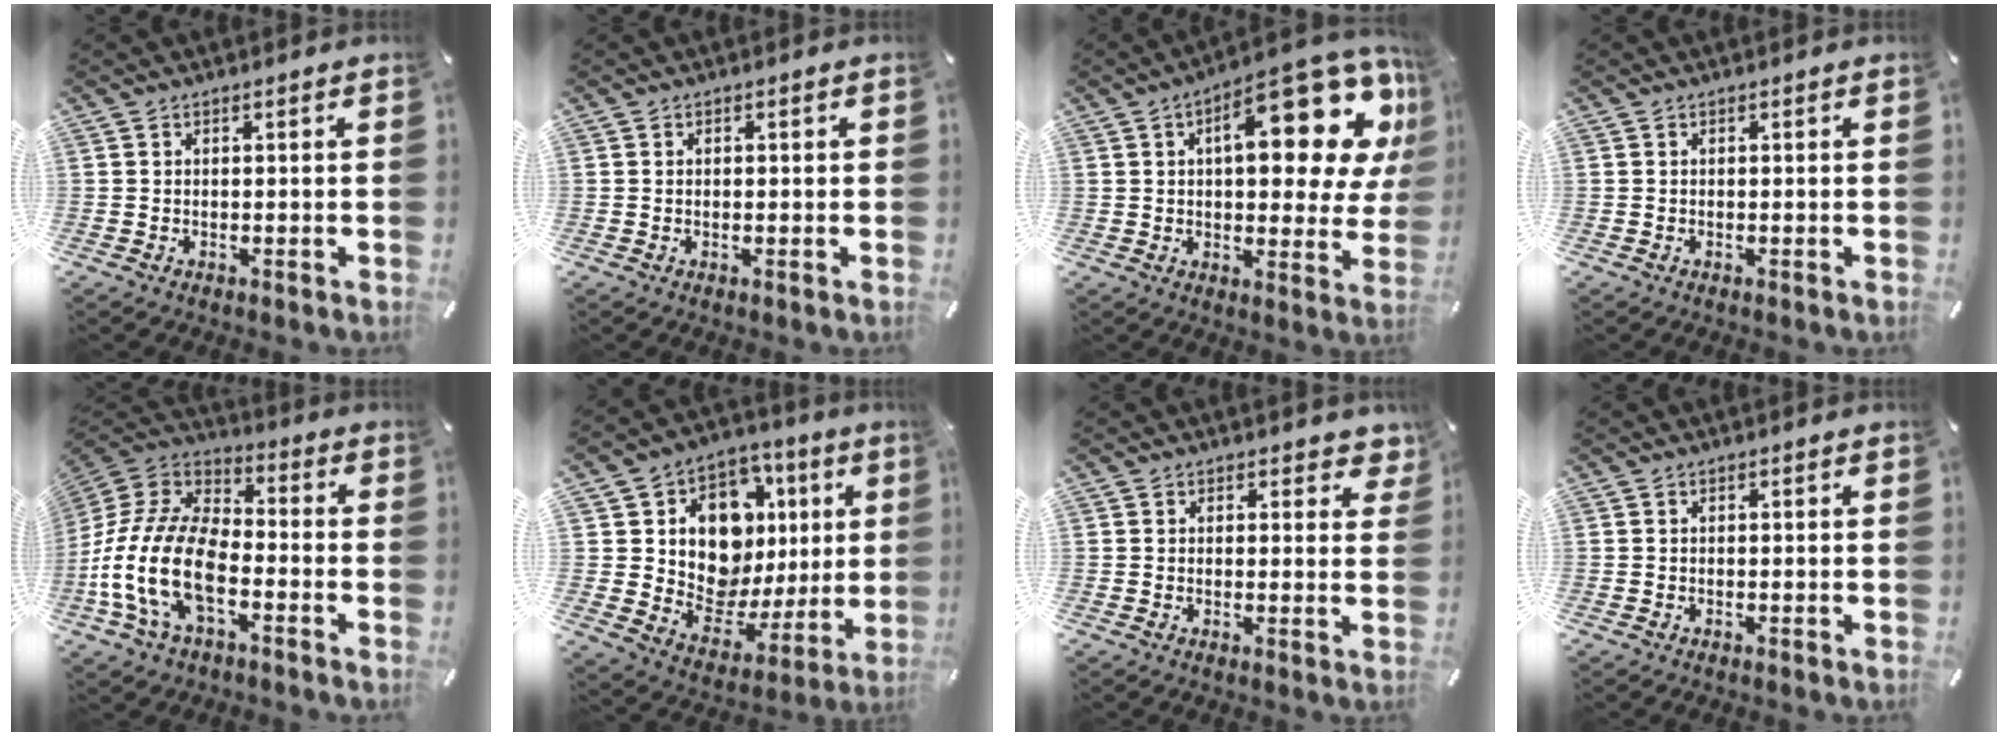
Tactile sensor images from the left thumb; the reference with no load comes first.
{"total": 0.7, "force": [-0.1, 0.4, 0.5], "torque": [-0.011, 0.000, -0.002]}
{"total": 21.0, "force": [8.7, 8.5, 17.1], "torque": [-0.225, -0.055, 0.133]}
{"total": 0.0}
{"total": 17.8, "force": [-7.7, 9.9, 12.6], "torque": [-0.279, 0.022, -0.139]}
{"total": 13.4, "force": [4.8, 10.9, 6.2], "torque": [-0.107, -0.046, 0.102]}
{"total": 2.8, "force": [1.8, 1.8, 1.1], "torque": [0.006, -0.009, 0.026]}
{"total": 0.0}